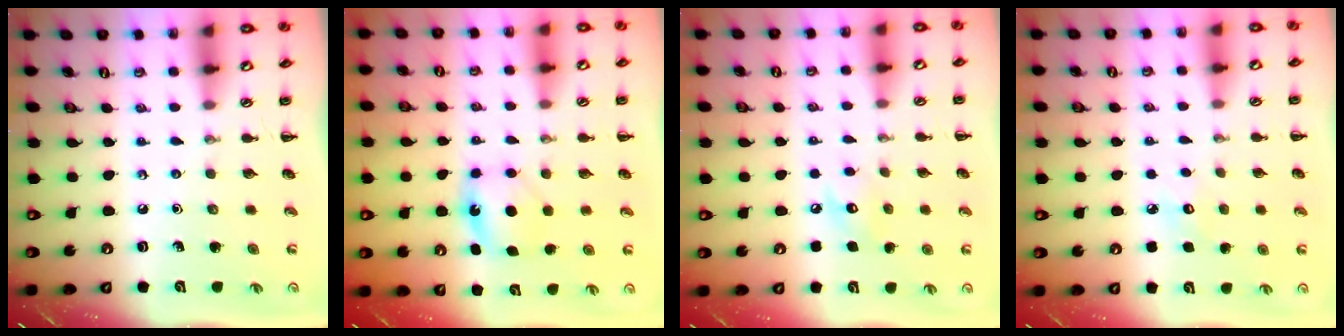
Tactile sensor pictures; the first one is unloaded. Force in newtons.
{"total": 5.3, "press": 5.2, "slide": 1.2}
{"total": 6.4, "press": 6.3, "slide": 1.0}
{"total": 6.4, "press": 6.2, "slide": 1.8}